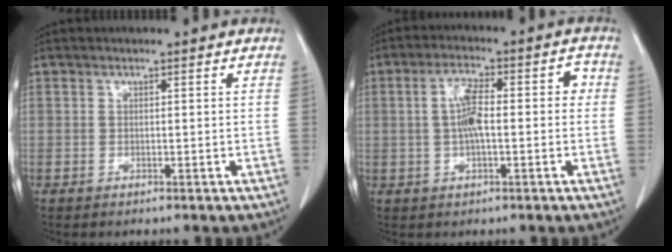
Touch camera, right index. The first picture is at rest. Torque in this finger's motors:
{"motor_torque": [0.39, 0.23, 0.16, 0.05]}